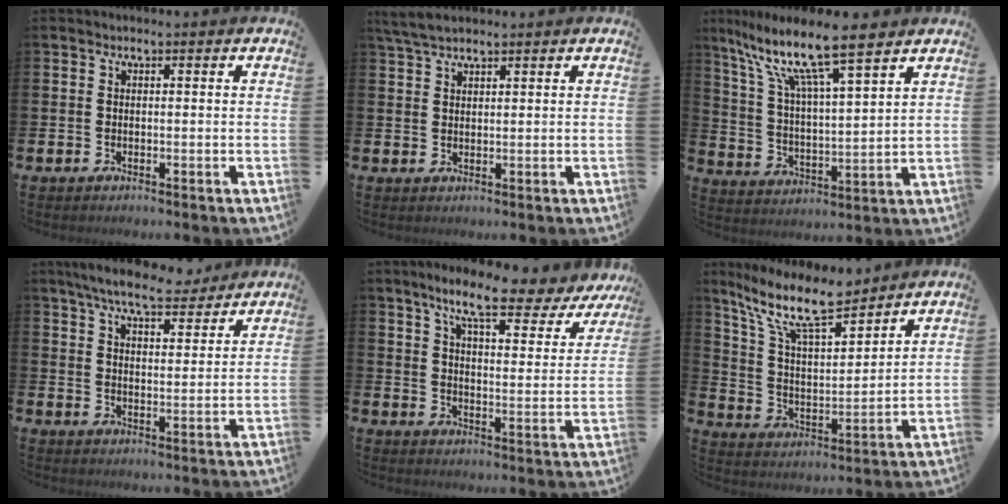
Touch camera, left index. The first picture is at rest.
{"total": 3.7, "force": [3.2, 0.9, 1.5], "torque": [-0.032, -0.006, 0.059]}
{"total": 11.6, "force": [9.4, 1.6, 6.5], "torque": [-0.157, -0.048, 0.159]}
{"total": 7.7, "force": [7.1, 1.4, 2.6], "torque": [-0.061, -0.034, 0.126]}
{"total": 9.0, "force": [7.3, 1.7, 5.0], "torque": [-0.104, -0.042, 0.117]}
{"total": 12.3, "force": [10.1, 3.0, 6.4], "torque": [-0.151, -0.047, 0.180]}